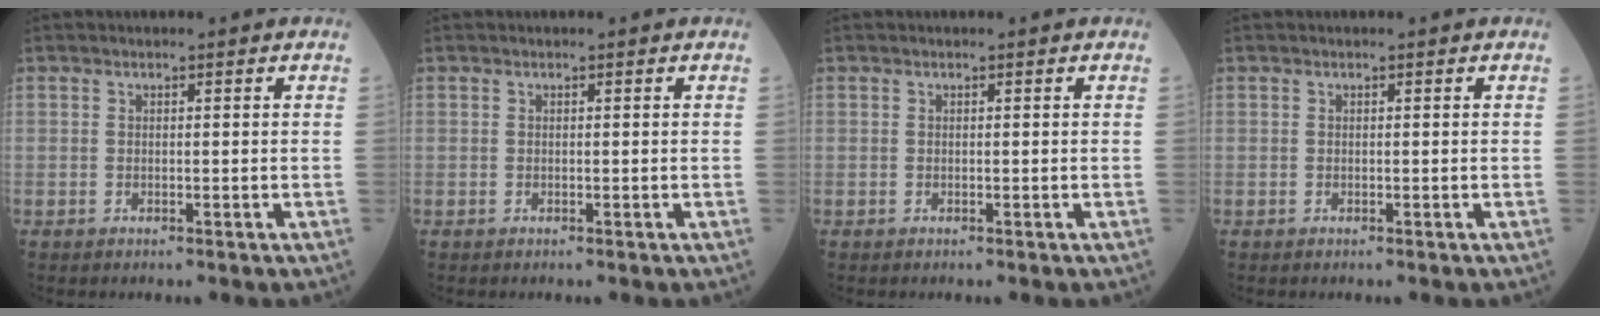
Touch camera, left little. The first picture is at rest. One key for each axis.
{"total": 0.0}
{"total": 0.0}
{"total": 0.0}